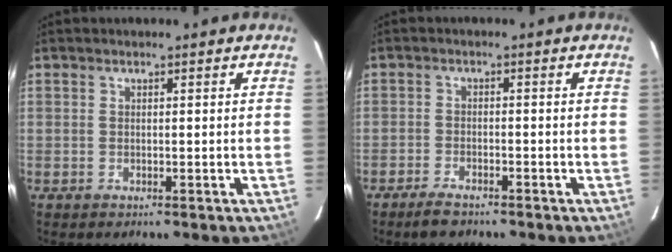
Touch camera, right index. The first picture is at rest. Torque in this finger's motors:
{"motor_torque": [0.31, -0.28, -0.12, -0.03]}